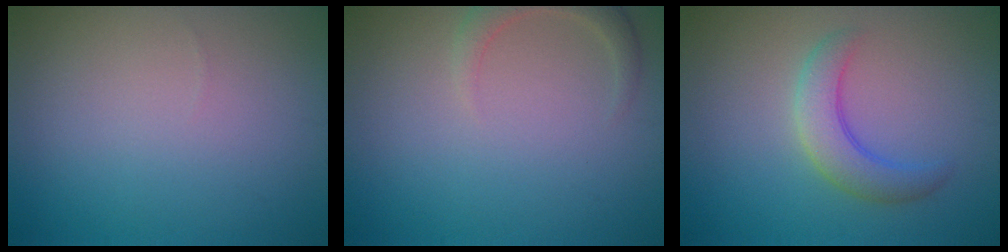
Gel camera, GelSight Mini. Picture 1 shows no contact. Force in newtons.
{"total": 2.0, "press": 2.0, "slide": 0.3}
{"total": 3.3, "press": 3.3, "slide": 0.2}